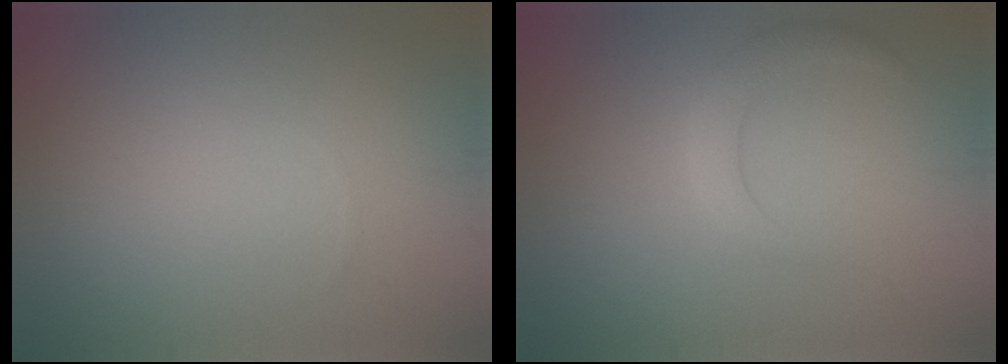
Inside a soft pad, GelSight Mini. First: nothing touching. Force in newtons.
{"total": 2.2, "press": 2.2, "slide": 0.2}